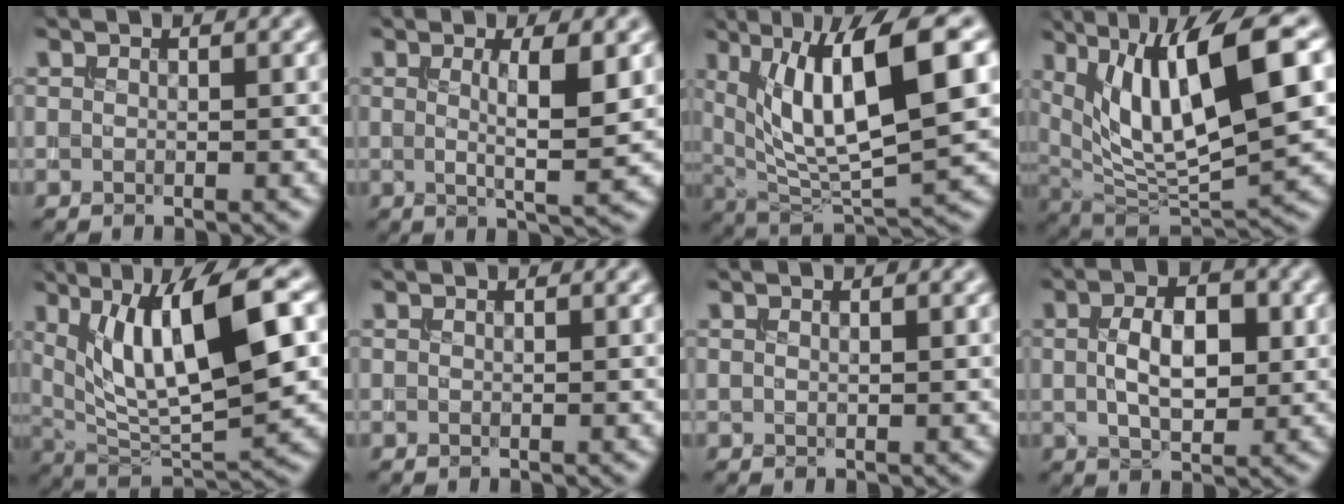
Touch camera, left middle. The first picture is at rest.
{"total": 4.9, "force": [0.7, 0.9, 4.8], "torque": [-0.071, -0.004, 0.011]}
{"total": 11.3, "force": [4.0, 3.1, 10.1], "torque": [-0.172, 0.001, 0.075]}
{"total": 12.6, "force": [4.4, 3.5, 11.3], "torque": [-0.189, 0.004, 0.081]}
{"total": 10.9, "force": [3.6, 3.2, 9.9], "torque": [-0.165, -0.002, 0.069]}
{"total": 0.0}
{"total": 0.5, "force": [0.3, 0.0, 0.4], "torque": [-0.008, 0.002, 0.005]}
{"total": 5.5, "force": [0.5, 2.8, 4.7], "torque": [-0.085, 0.004, 0.008]}